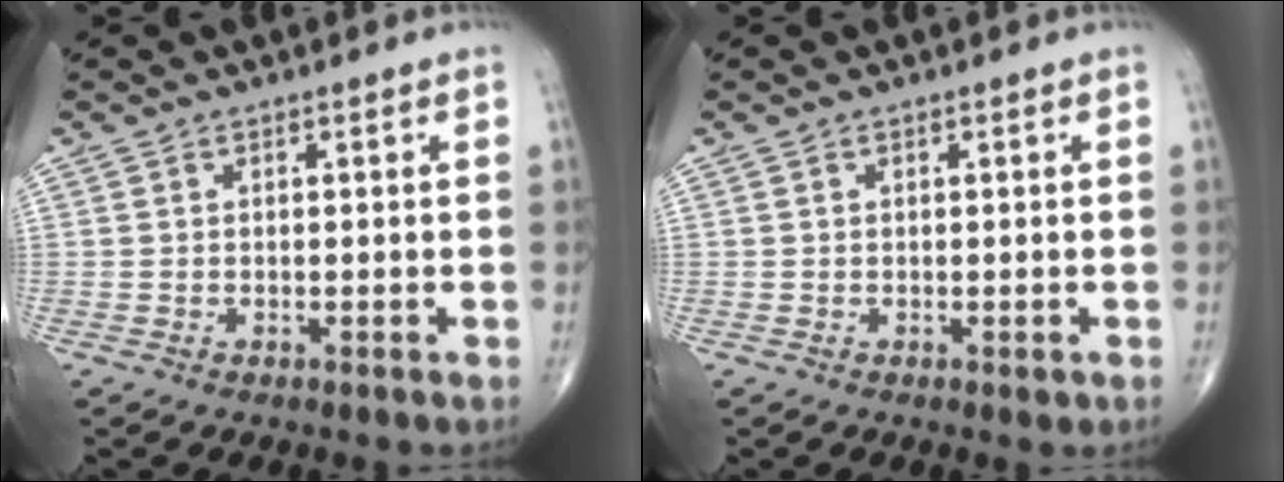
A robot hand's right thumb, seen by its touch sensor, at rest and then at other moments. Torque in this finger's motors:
{"motor_torque": [0.15, 0.04, 0.11, 0.02, 0.02]}